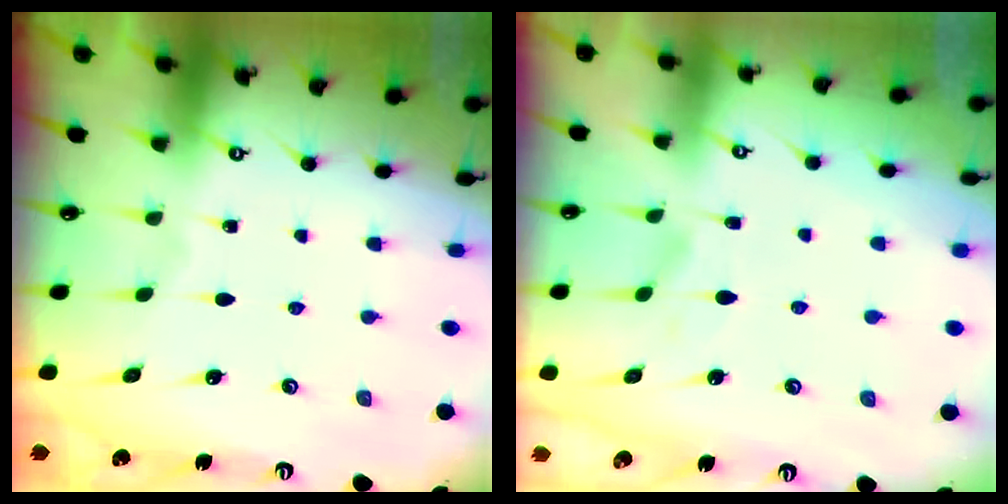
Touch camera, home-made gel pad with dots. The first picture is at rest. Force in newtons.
{"total": 2.0, "press": 1.6, "slide": 1.2}